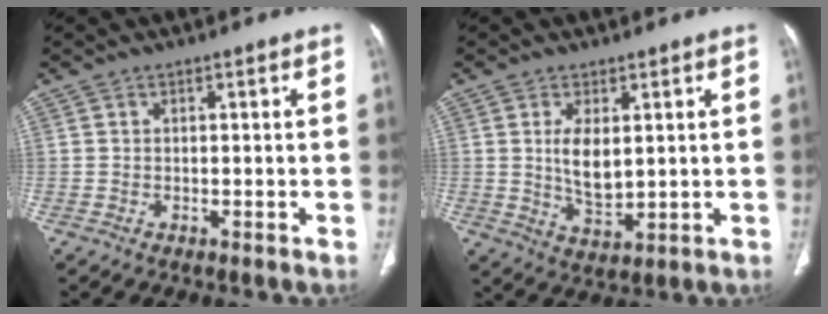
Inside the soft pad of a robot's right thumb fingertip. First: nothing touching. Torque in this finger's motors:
{"motor_torque": [1.58, 3.43, 1.03, -0.20, 0.34]}